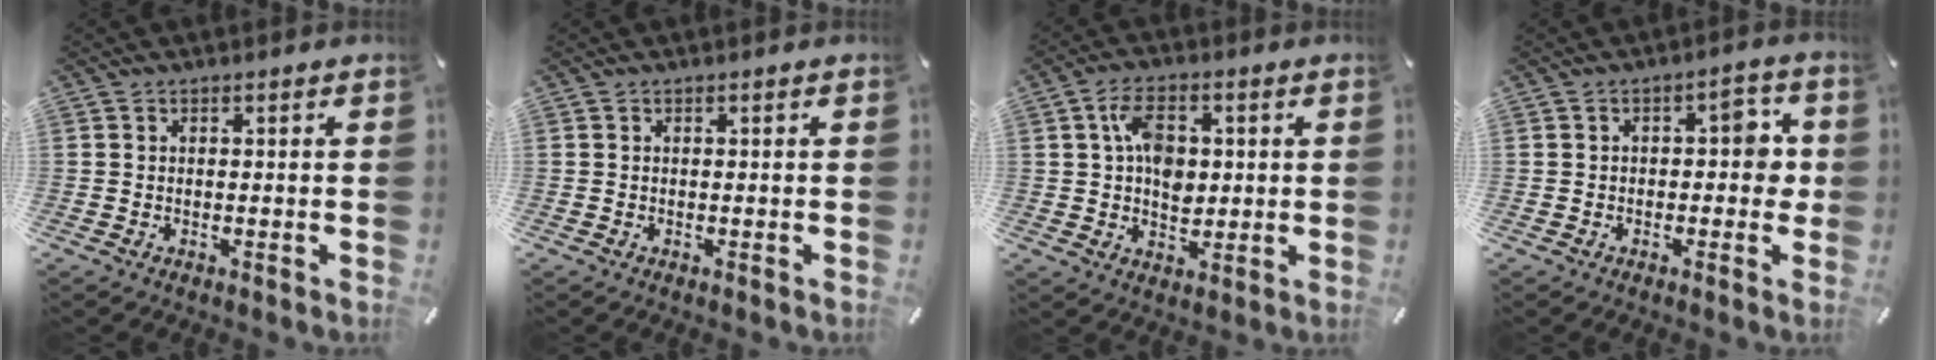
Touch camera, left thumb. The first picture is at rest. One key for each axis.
{"total": 0.0}
{"total": 8.8, "fx": 1.2, "fy": 6.2, "fz": 6.1, "tx": -0.118, "ty": 0.006, "tz": 0.021}
{"total": 5.9, "fx": 0.1, "fy": 3.4, "fz": 4.8, "tx": -0.058, "ty": 0.006, "tz": -0.008}